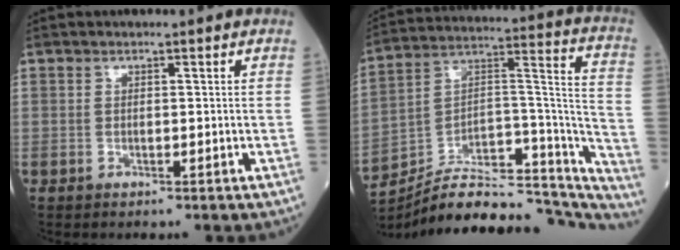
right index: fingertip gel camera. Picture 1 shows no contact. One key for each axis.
{"total": 29.1, "fx": -26.2, "fy": 7.4, "fz": 10.4, "tx": -0.118, "ty": 0.044, "tz": -0.376}